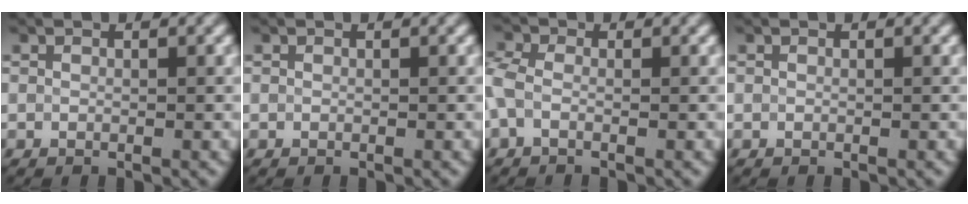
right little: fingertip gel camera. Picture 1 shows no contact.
{"total": 0.0}
{"total": 2.0, "force": [-0.5, 1.3, 1.5], "torque": [-0.040, 0.002, -0.023]}
{"total": 0.0}